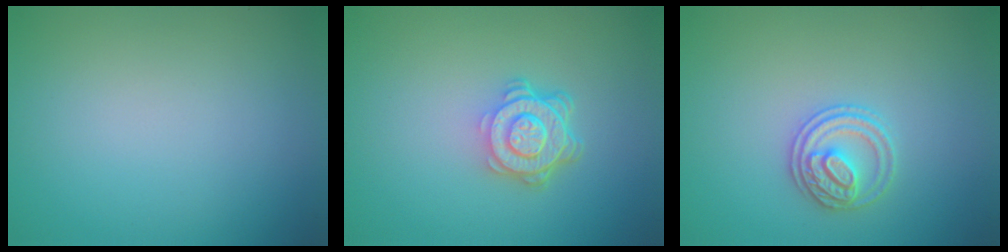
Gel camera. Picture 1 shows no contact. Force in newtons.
{"total": 4.5, "press": 3.2, "slide": 3.1}
{"total": 2.7, "press": 2.7, "slide": 0.6}